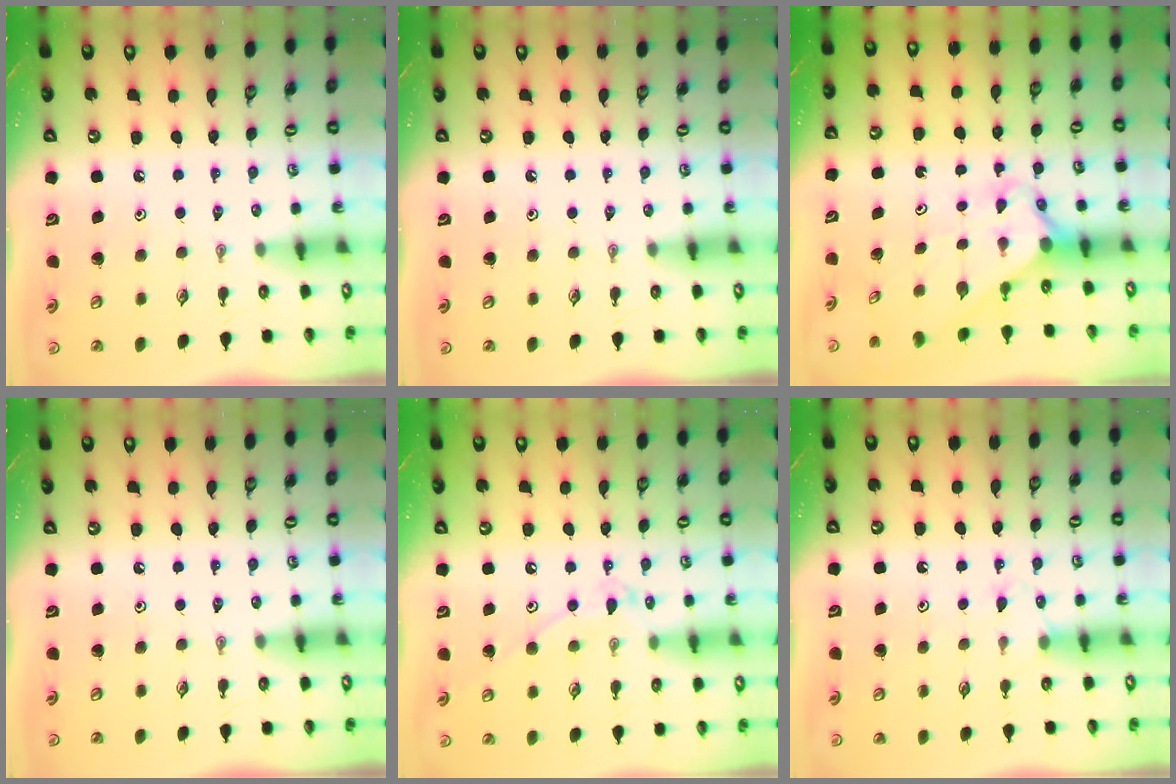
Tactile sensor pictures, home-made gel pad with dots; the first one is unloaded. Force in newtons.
{"total": 0.0}
{"total": 2.6, "press": 2.6, "slide": 0.2}
{"total": 0.0}
{"total": 10.6, "press": 10.5, "slide": 1.0}
{"total": 5.3, "press": 5.3, "slide": 0.5}